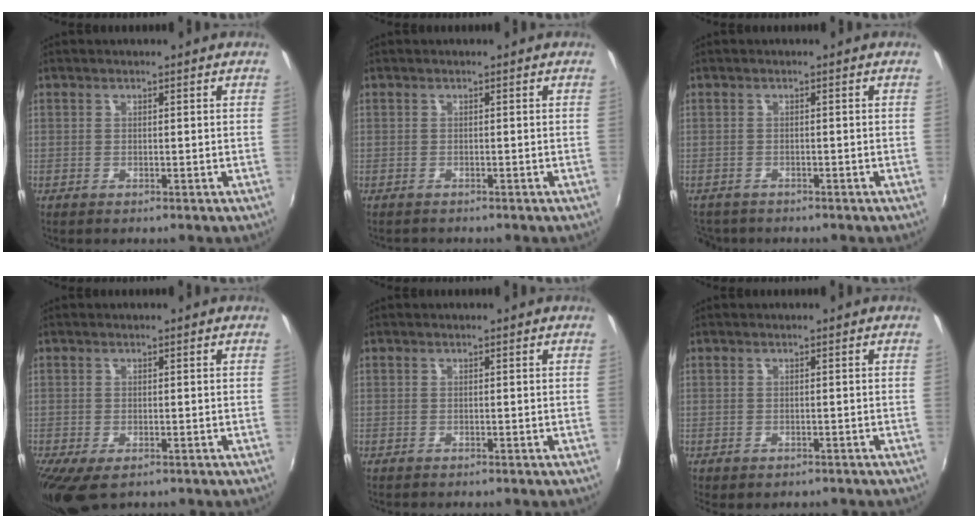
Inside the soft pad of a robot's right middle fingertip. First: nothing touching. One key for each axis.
{"total": 1.0, "fx": -0.9, "fy": 0.1, "fz": 0.1, "tx": -0.006, "ty": -0.003, "tz": -0.014}
{"total": 4.6, "fx": -3.9, "fy": 2.2, "fz": 1.3, "tx": -0.041, "ty": -0.016, "tz": -0.065}
{"total": 6.2, "fx": -3.7, "fy": 2.7, "fz": 4.1, "tx": -0.087, "ty": -0.032, "tz": -0.060}
{"total": 0.6, "fx": -0.5, "fy": 0.0, "fz": 0.2, "tx": -0.003, "ty": -0.002, "tz": -0.008}
{"total": 2.3, "fx": -1.8, "fy": 1.0, "fz": 1.0, "tx": -0.021, "ty": -0.012, "tz": -0.021}